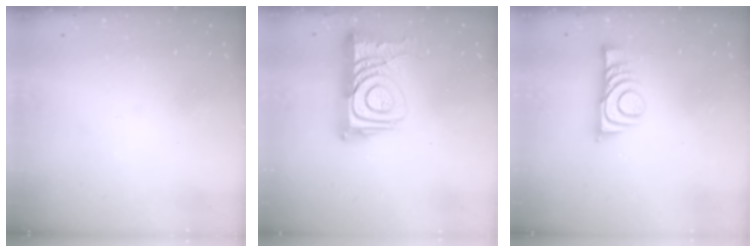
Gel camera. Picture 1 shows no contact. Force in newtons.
{"total": 16.4, "press": 16.3, "slide": 1.6}
{"total": 9.0, "press": 9.0, "slide": 0.7}